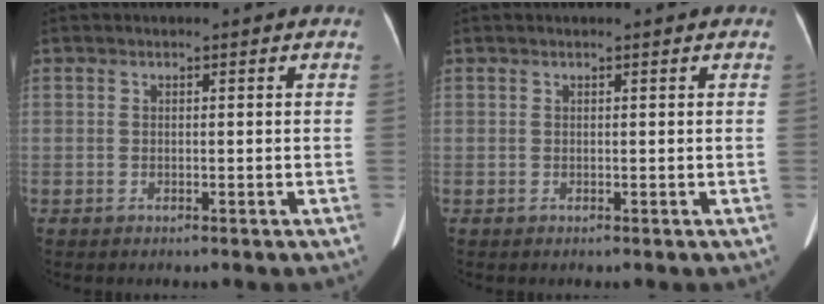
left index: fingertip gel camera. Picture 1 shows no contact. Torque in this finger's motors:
{"motor_torque": [-1.03, -1.04, -1.05, -0.16]}